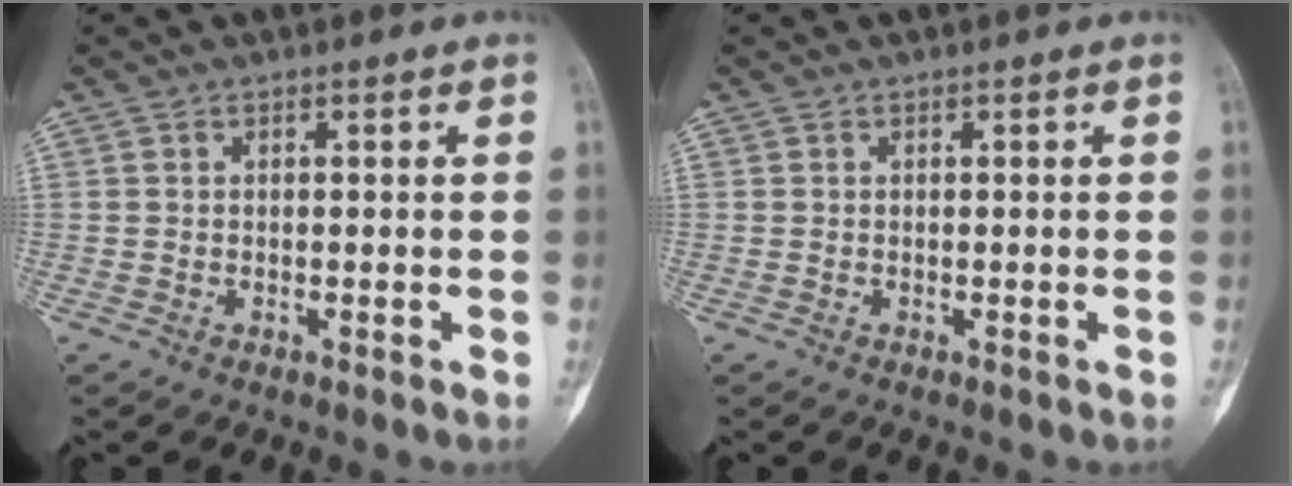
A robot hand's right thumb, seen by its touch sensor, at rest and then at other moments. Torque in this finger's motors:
{"motor_torque": [0.00, 0.00, 0.04, -0.02, 0.00]}